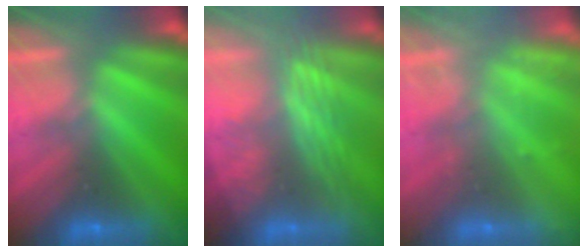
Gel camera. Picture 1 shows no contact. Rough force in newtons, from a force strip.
{"total": 3.0}
{"total": 2.3}